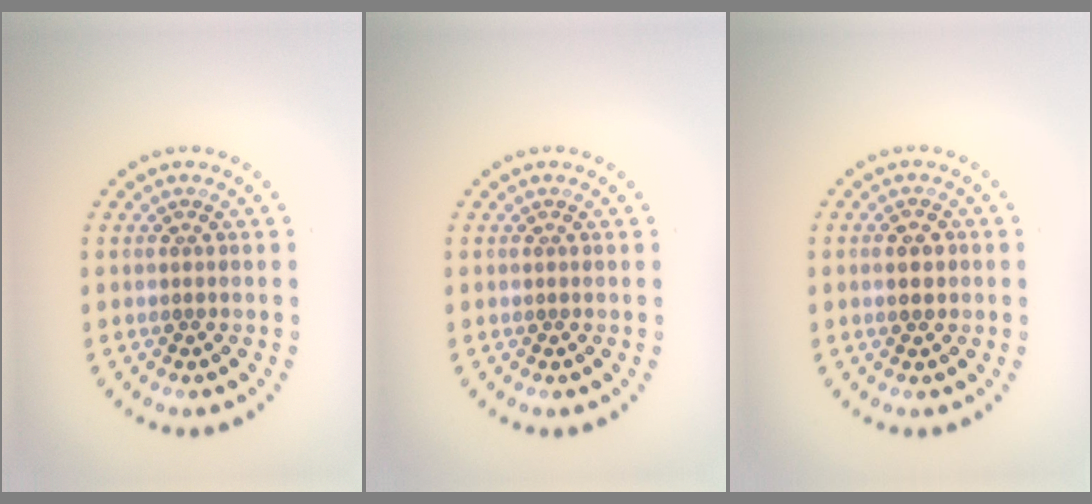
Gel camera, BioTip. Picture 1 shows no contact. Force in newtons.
{"total": 0.0}
{"total": 2.4, "press": 2.4, "slide": 0.0}